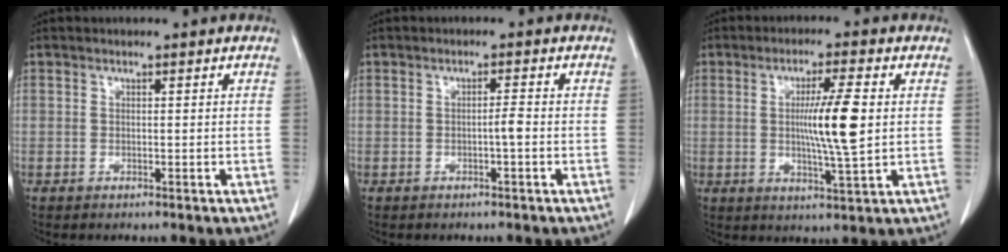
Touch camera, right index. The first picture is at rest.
{"total": 1.5, "force": [-0.5, -0.1, 1.4], "torque": [-0.024, 0.001, -0.008]}
{"total": 8.8, "force": [0.6, -0.1, 8.8], "torque": [-0.152, -0.009, 0.010]}